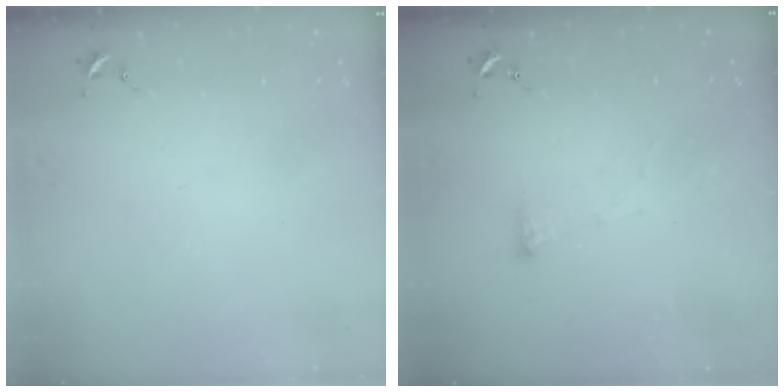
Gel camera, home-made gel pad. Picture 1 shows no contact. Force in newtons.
{"total": 3.7, "press": 3.7, "slide": 0.4}